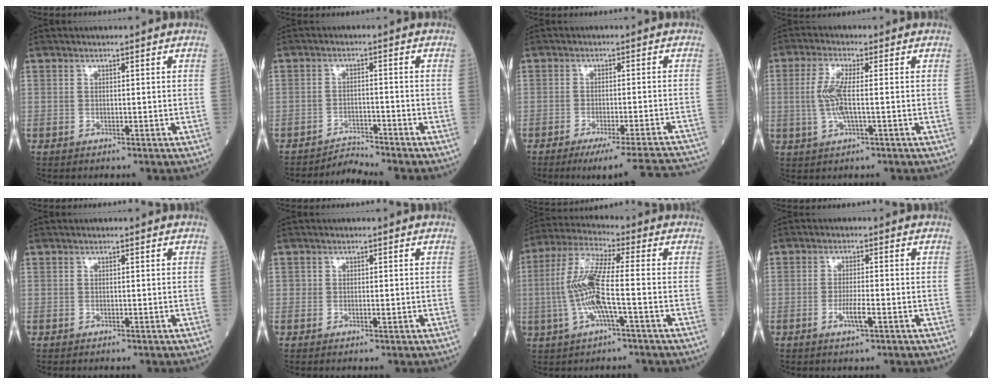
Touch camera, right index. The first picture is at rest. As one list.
[{"total": 3.2, "force": [-2.8, -0.9, -1.1], "torque": [0.023, -0.008, -0.045]}, {"total": 18.0, "force": [-17.0, -0.2, 6.1], "torque": [-0.032, -0.015, -0.209]}, {"total": 5.5, "force": [-0.1, 1.0, 5.4], "torque": [-0.124, 0.000, -0.006]}, {"total": 0.0}, {"total": 1.0, "force": [-0.1, 0.6, 0.8], "torque": [-0.011, -0.001, -0.003]}, {"total": 11.1, "force": [-1.7, 1.0, 10.9], "torque": [-0.235, 0.009, -0.041]}, {"total": 3.4, "force": [-1.3, 0.2, 3.1], "torque": [-0.061, -0.003, -0.024]}]